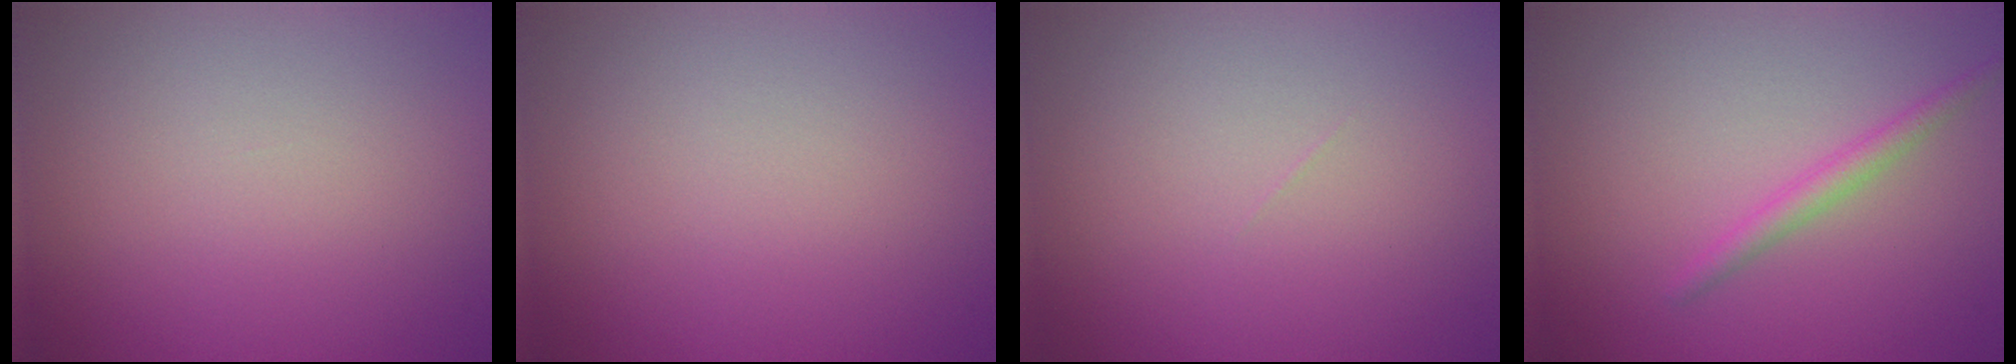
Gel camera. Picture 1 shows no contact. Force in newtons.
{"total": 0.0}
{"total": 0.0}
{"total": 1.7, "press": 1.7, "slide": 0.1}